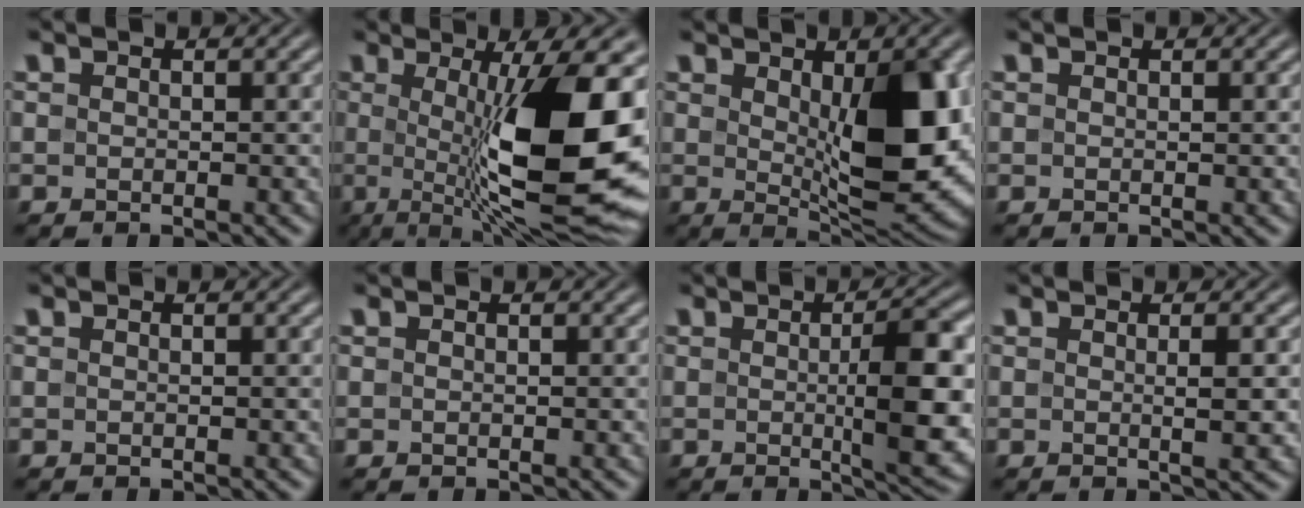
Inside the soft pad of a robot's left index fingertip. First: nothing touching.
{"total": 13.5, "force": [0.0, 3.5, 13.1], "torque": [-0.178, -0.011, -0.002]}
{"total": 11.5, "force": [0.6, 5.0, 10.4], "torque": [-0.144, -0.017, 0.024]}
{"total": 0.0}
{"total": 0.0}
{"total": 0.0}
{"total": 7.1, "force": [-0.1, 1.5, 6.9], "torque": [-0.094, -0.004, 0.002]}
{"total": 2.0, "force": [0.1, 0.4, 1.9], "torque": [-0.027, 0.001, -0.003]}